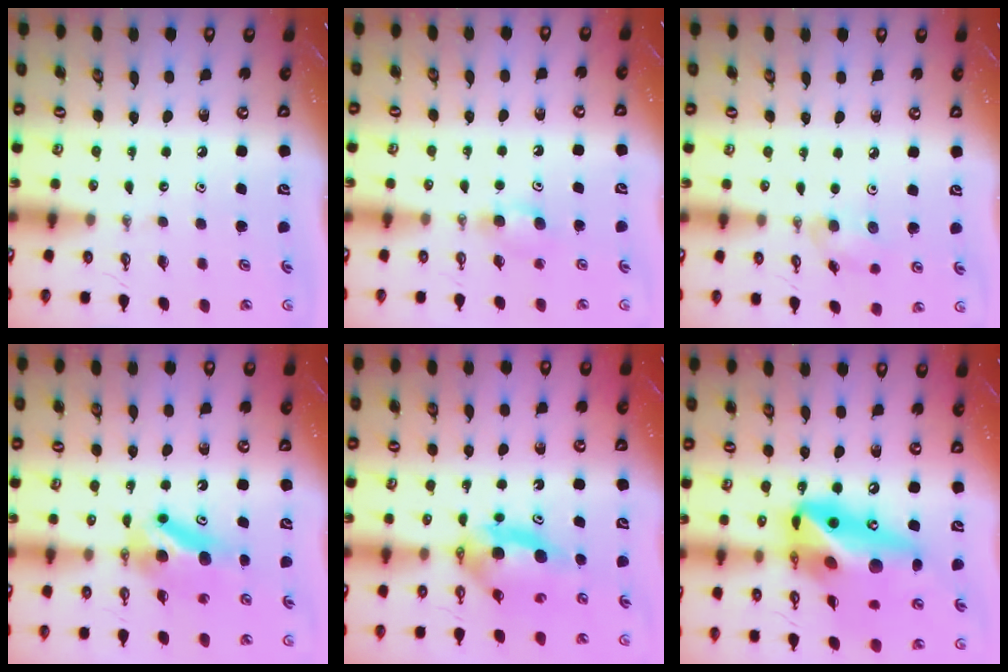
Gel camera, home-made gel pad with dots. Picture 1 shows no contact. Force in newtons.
{"total": 4.0, "press": 3.8, "slide": 1.0}
{"total": 5.8, "press": 5.7, "slide": 1.4}
{"total": 7.6, "press": 7.1, "slide": 2.6}
{"total": 5.5, "press": 5.1, "slide": 1.9}
{"total": 21.6, "press": 21.3, "slide": 3.3}